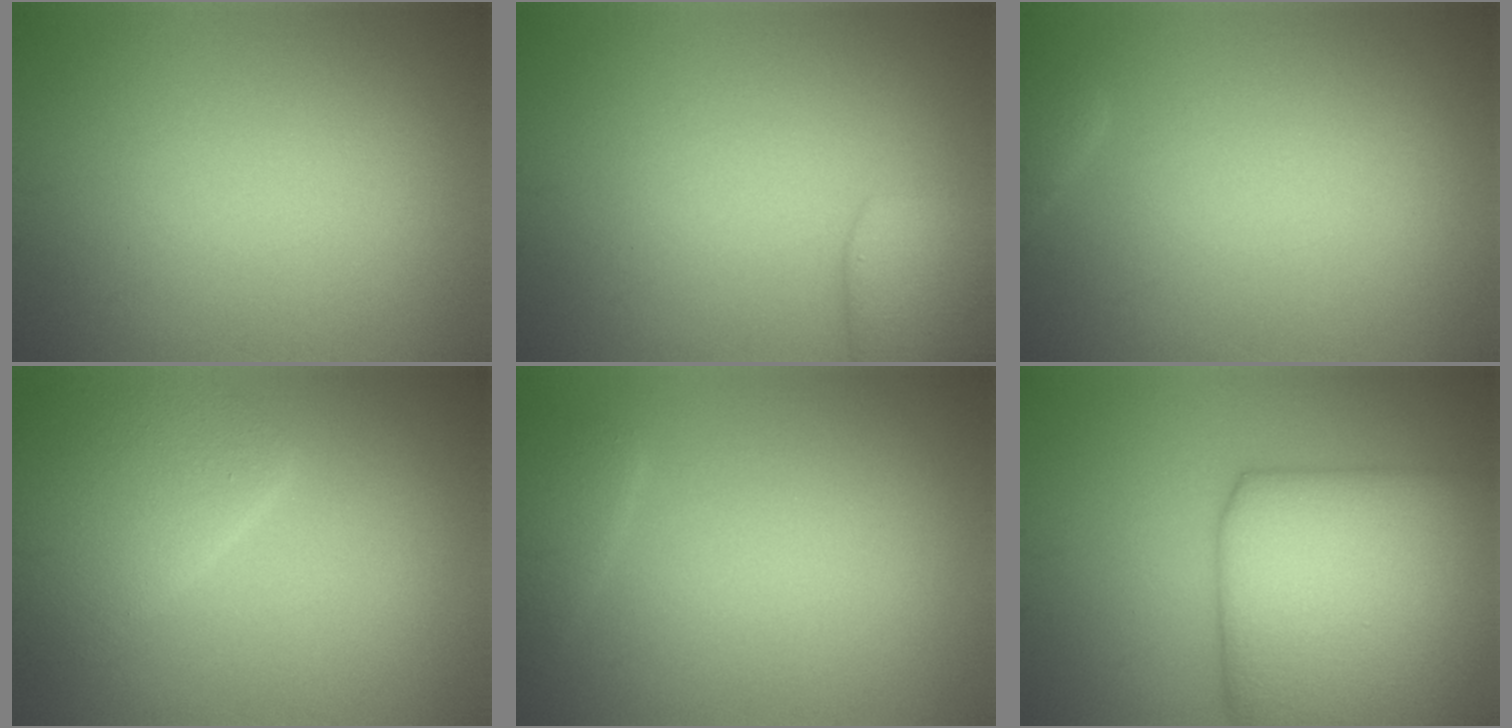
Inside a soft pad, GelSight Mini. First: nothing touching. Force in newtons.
{"total": 3.9, "press": 3.8, "slide": 0.3}
{"total": 1.1, "press": 1.1, "slide": 0.1}
{"total": 5.4, "press": 5.3, "slide": 0.4}
{"total": 1.6, "press": 1.6, "slide": 0.2}
{"total": 12.1, "press": 12.1, "slide": 0.3}